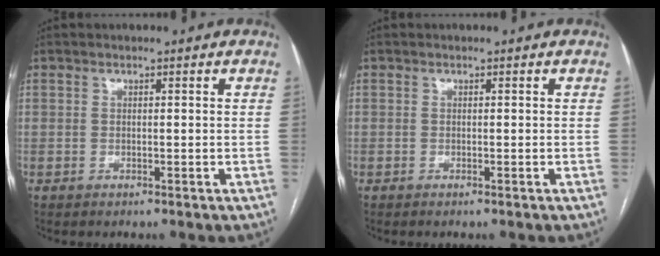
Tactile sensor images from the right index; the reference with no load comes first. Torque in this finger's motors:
{"motor_torque": [0.13, -0.10, 0.06, 0.00]}